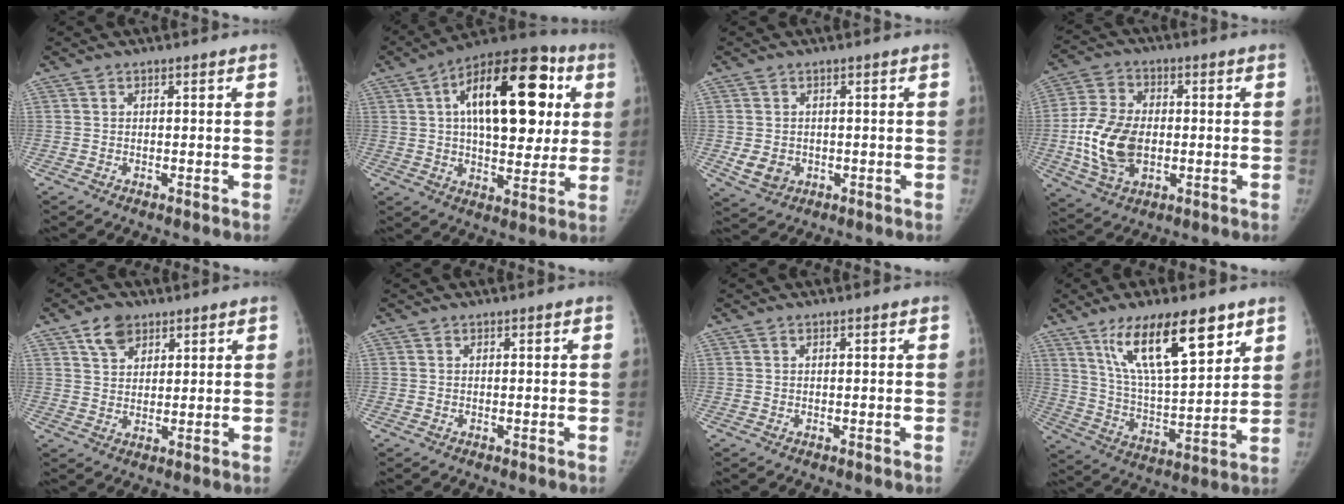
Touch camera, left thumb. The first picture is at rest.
{"total": 25.0, "force": [6.1, 13.0, 20.5], "torque": [-0.270, 0.015, 0.084]}
{"total": 3.9, "force": [-0.4, 3.4, 1.9], "torque": [-0.027, -0.004, 0.007]}
{"total": 13.8, "force": [-1.5, 9.2, 10.2], "torque": [-0.193, 0.006, -0.024]}
{"total": 5.7, "force": [3.5, 3.7, 2.4], "torque": [-0.021, -0.018, 0.065]}
{"total": 0.0}
{"total": 0.0}
{"total": 18.0, "force": [10.7, 5.8, 13.3], "torque": [-0.195, -0.050, 0.195]}